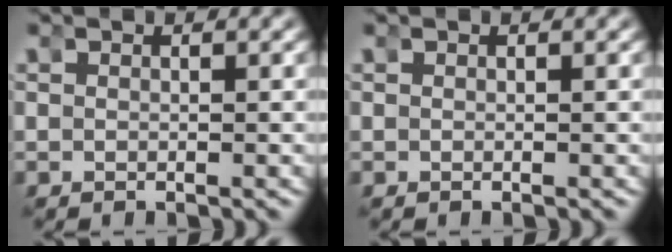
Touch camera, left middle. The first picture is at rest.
{"total": 0.0}